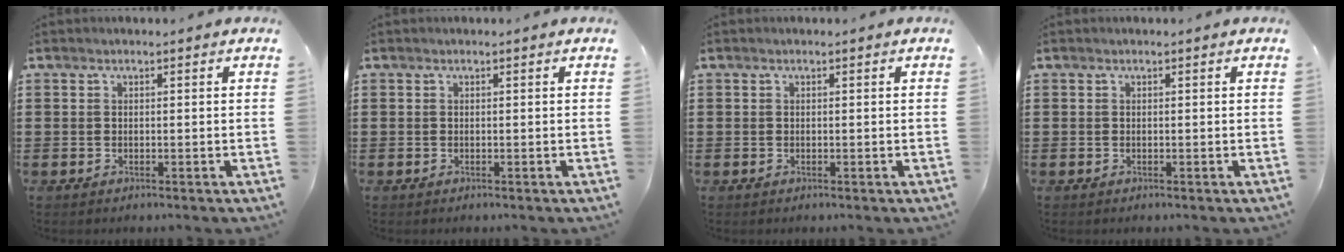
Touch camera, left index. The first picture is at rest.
{"total": 0.0}
{"total": 0.0}
{"total": 0.0}